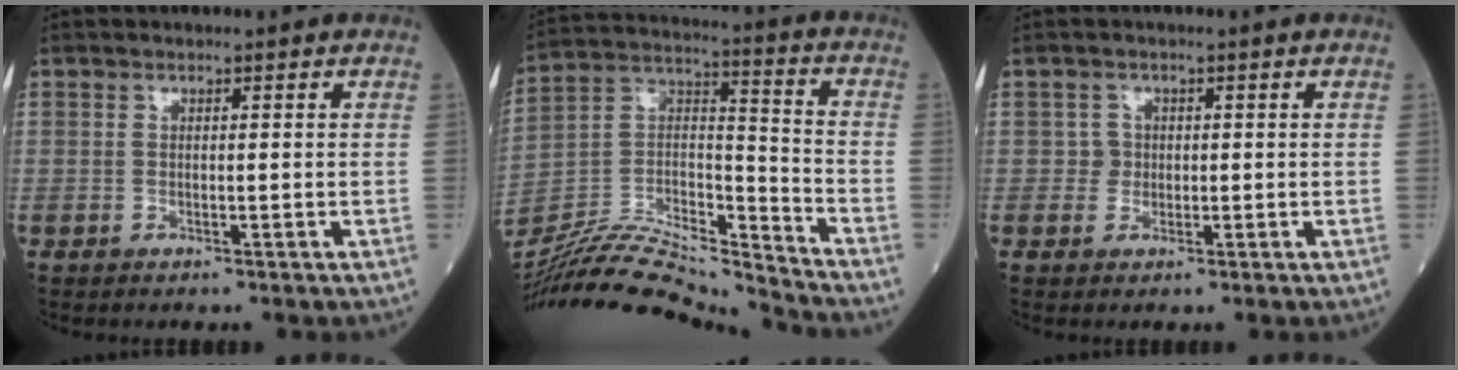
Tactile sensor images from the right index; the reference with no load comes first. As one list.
[{"total": 21.7, "force": [-20.9, 0.6, 6.0], "torque": [-0.131, 0.019, -0.361]}, {"total": 1.1, "force": [0.0, 1.1, 0.1], "torque": [0.003, 0.004, -0.002]}]